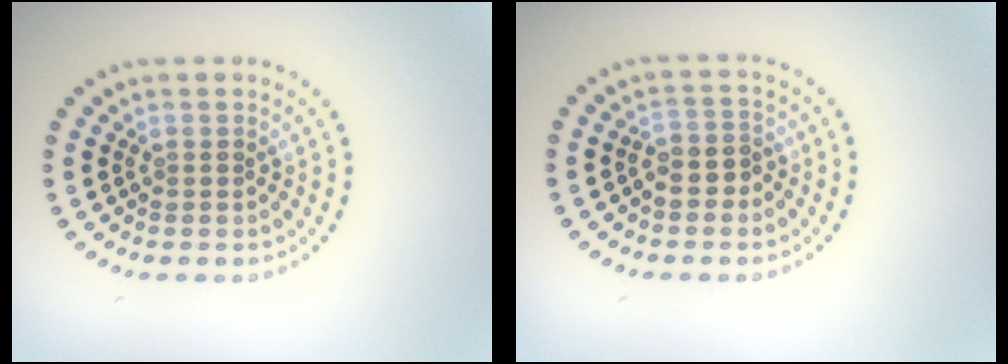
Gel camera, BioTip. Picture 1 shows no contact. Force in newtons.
{"total": 2.3, "press": 2.1, "slide": 0.9}